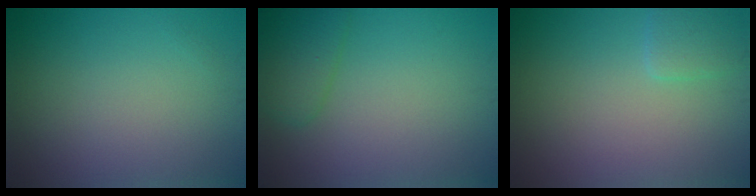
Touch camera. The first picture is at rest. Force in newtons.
{"total": 2.7, "press": 2.7, "slide": 0.2}
{"total": 1.6, "press": 1.6, "slide": 0.1}